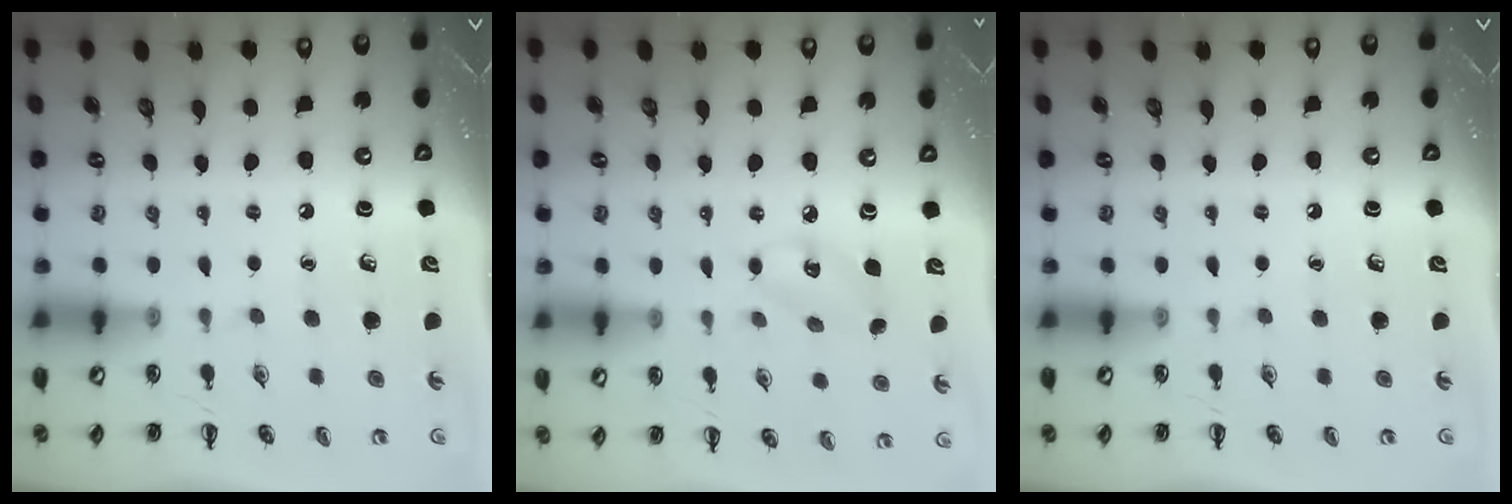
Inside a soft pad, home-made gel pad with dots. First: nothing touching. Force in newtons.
{"total": 4.9, "press": 4.9, "slide": 0.5}
{"total": 0.0}